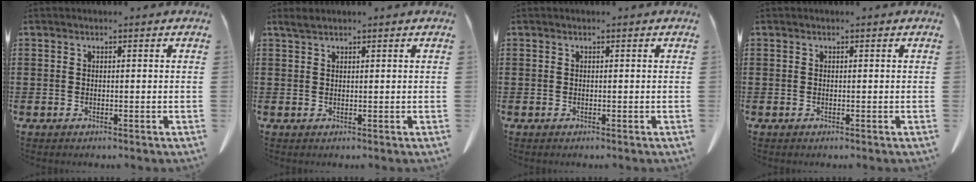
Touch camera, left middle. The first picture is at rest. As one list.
[{"total": 1.3, "force": [1.1, 0.3, 0.8], "torque": [-0.018, 0.001, 0.020]}, {"total": 0.0}, {"total": 0.0}]